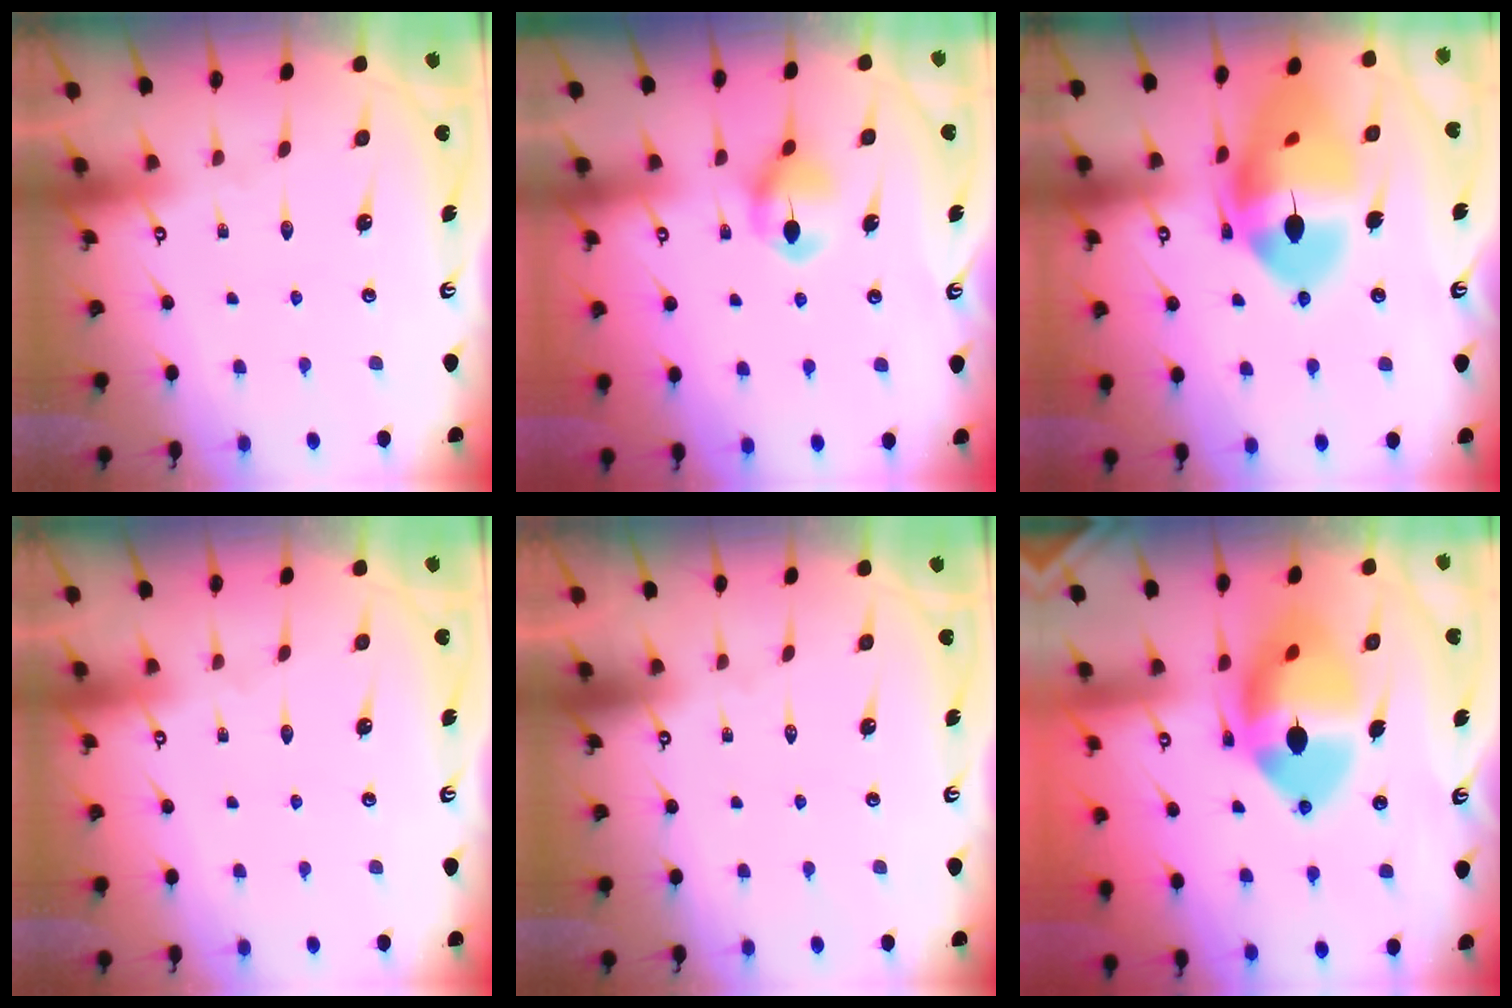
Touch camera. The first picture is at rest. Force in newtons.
{"total": 6.5, "press": 6.5, "slide": 0.7}
{"total": 20.6, "press": 20.5, "slide": 2.4}
{"total": 0.0}
{"total": 0.0}
{"total": 17.2, "press": 17.1, "slide": 2.3}